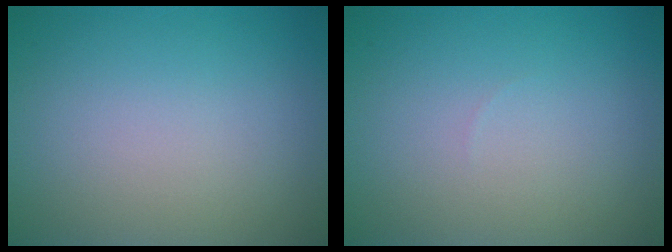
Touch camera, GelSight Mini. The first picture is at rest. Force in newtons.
{"total": 0.0}